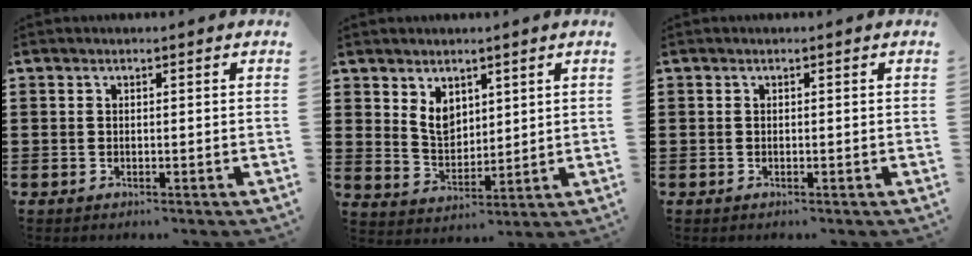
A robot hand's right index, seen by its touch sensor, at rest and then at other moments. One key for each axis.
{"total": 4.9, "fx": 2.7, "fy": 3.2, "fz": 2.4, "tx": -0.060, "ty": 0.006, "tz": 0.050}
{"total": 0.0}